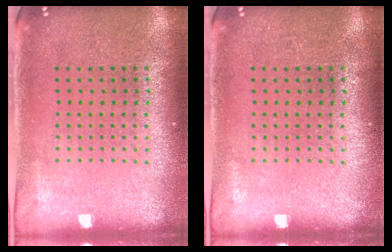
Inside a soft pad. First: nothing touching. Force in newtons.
{"total": 0.0}